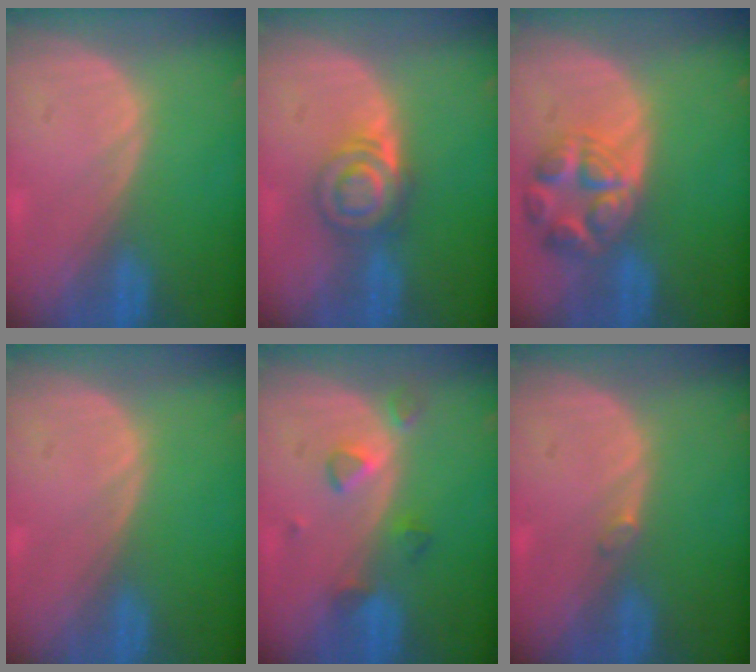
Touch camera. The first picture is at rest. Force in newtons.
{"total": 6.2, "press": 5.5, "slide": 2.8}
{"total": 7.9, "press": 7.0, "slide": 3.6}
{"total": 0.0}
{"total": 3.8, "press": 3.7, "slide": 0.8}
{"total": 0.6, "press": 0.6, "slide": 0.1}